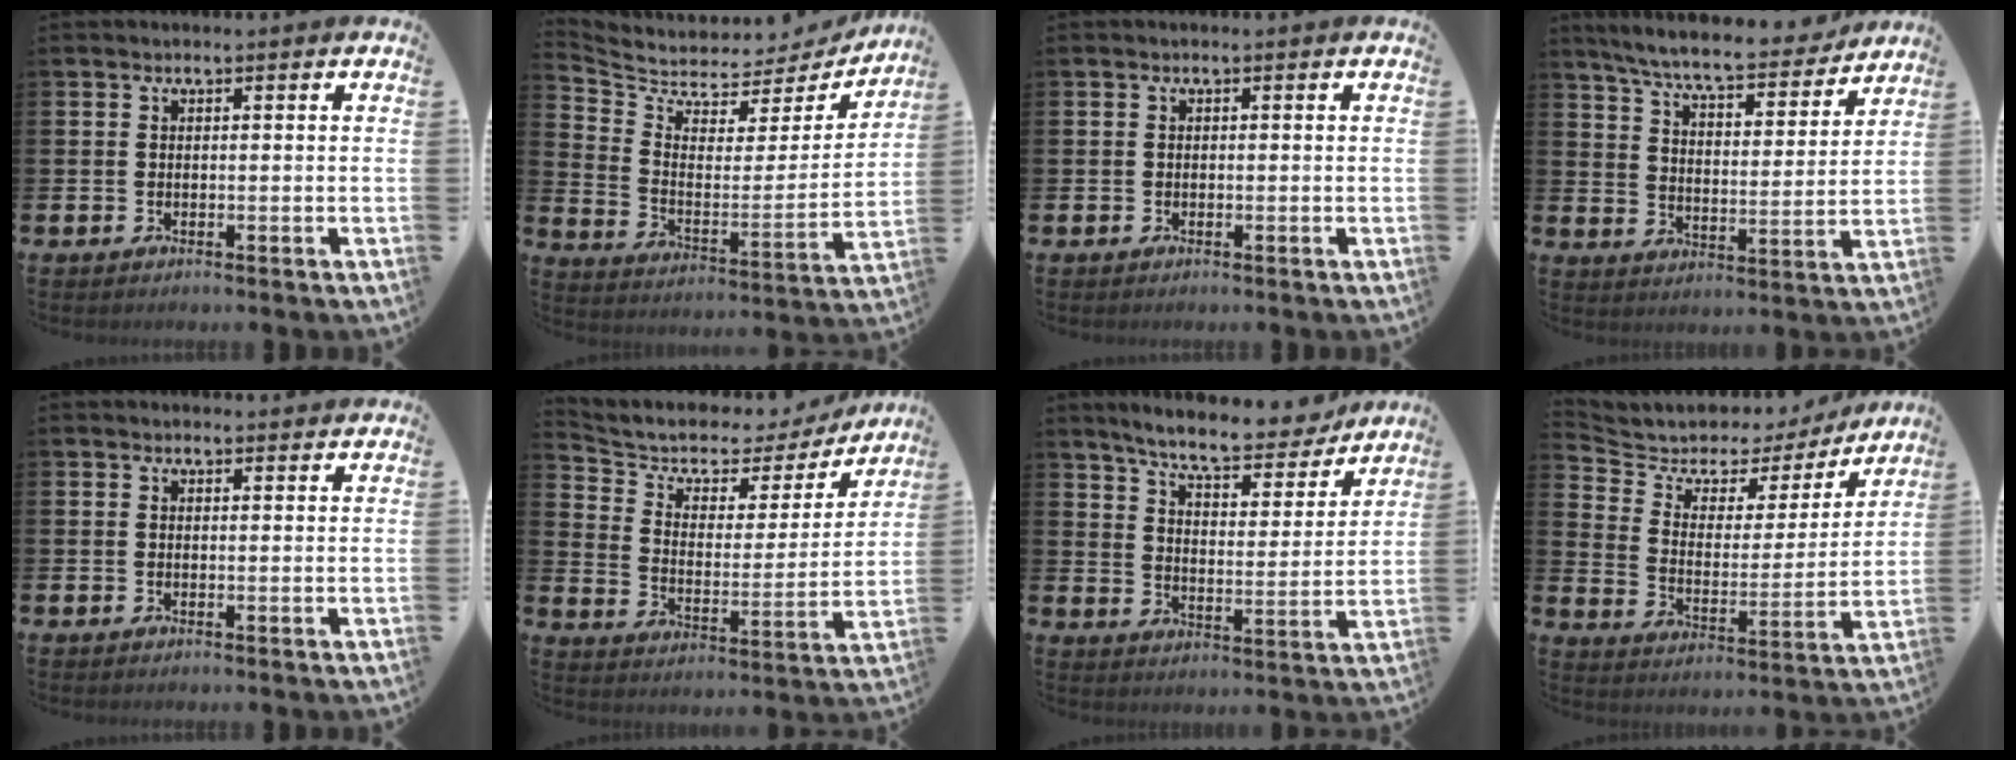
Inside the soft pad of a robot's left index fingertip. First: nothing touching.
{"total": 5.3, "force": [4.8, 2.1, 0.4], "torque": [-0.047, -0.052, 0.076]}
{"total": 0.0}
{"total": 7.9, "force": [7.3, 0.9, 2.9], "torque": [-0.083, -0.048, 0.124]}
{"total": 0.8, "force": [0.8, 0.2, 0.1], "torque": [0.008, -0.002, 0.013]}
{"total": 5.6, "force": [4.5, 2.9, 1.5], "torque": [-0.064, -0.033, 0.069]}
{"total": 8.7, "force": [7.9, 1.4, 3.1], "torque": [-0.081, -0.050, 0.136]}
{"total": 6.3, "force": [5.4, 3.1, 1.3], "torque": [-0.057, -0.047, 0.086]}